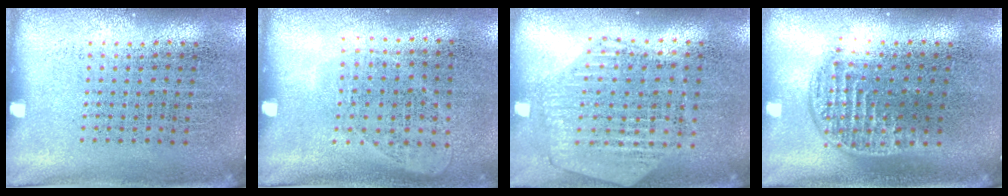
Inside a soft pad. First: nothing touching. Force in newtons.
{"total": 1.0, "press": 0.9, "slide": 0.4}
{"total": 1.2, "press": 1.2, "slide": 0.1}
{"total": 1.2, "press": 1.0, "slide": 0.6}